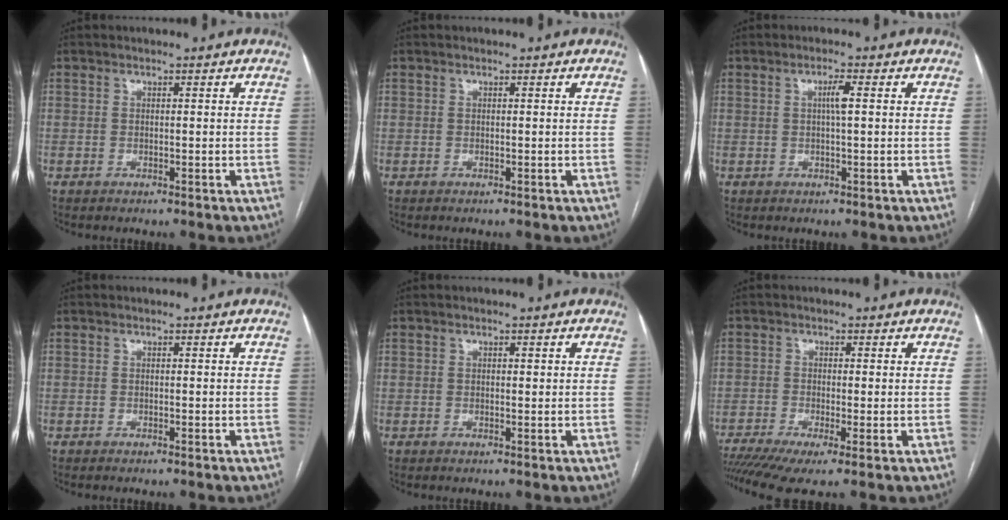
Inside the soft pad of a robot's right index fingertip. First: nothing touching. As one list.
[{"total": 0.0}, {"total": 2.4, "force": [0.5, 0.0, 2.3], "torque": [-0.042, 0.001, 0.007]}, {"total": 0.5, "force": [-0.5, 0.0, 0.2], "torque": [-0.002, -0.001, -0.008]}, {"total": 0.5, "force": [0.2, 0.3, 0.4], "torque": [-0.003, 0.001, 0.002]}, {"total": 8.0, "force": [-5.0, 1.4, 6.1], "torque": [-0.115, -0.010, -0.089]}]